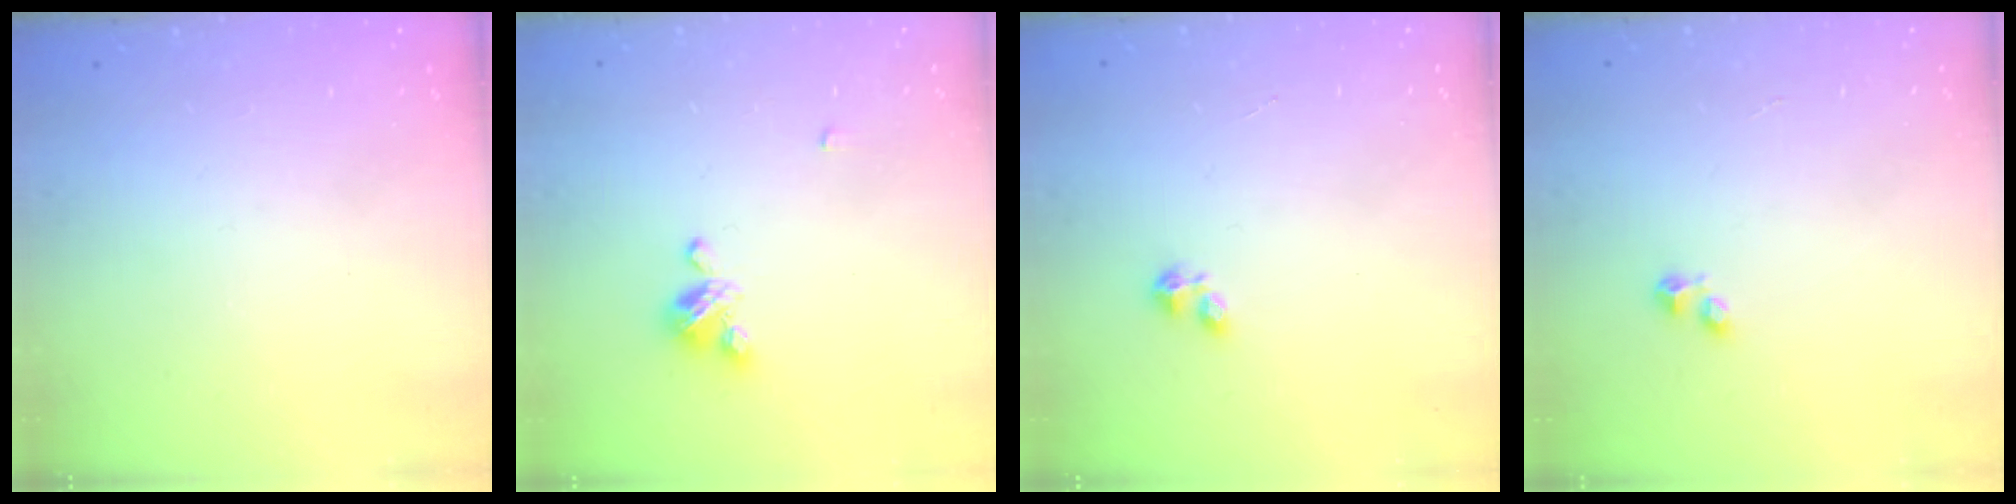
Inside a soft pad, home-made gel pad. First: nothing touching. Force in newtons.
{"total": 5.1, "press": 5.0, "slide": 0.5}
{"total": 1.5, "press": 1.5, "slide": 0.3}
{"total": 2.4, "press": 2.4, "slide": 0.4}